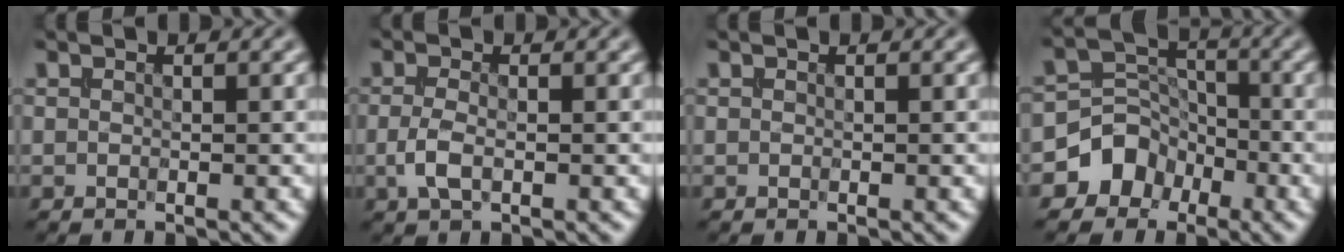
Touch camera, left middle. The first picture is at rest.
{"total": 2.2, "force": [-0.5, 1.1, 1.9], "torque": [-0.043, -0.003, -0.013]}
{"total": 0.0}
{"total": 4.3, "force": [-2.2, 3.5, 0.9], "torque": [0.008, 0.012, -0.047]}